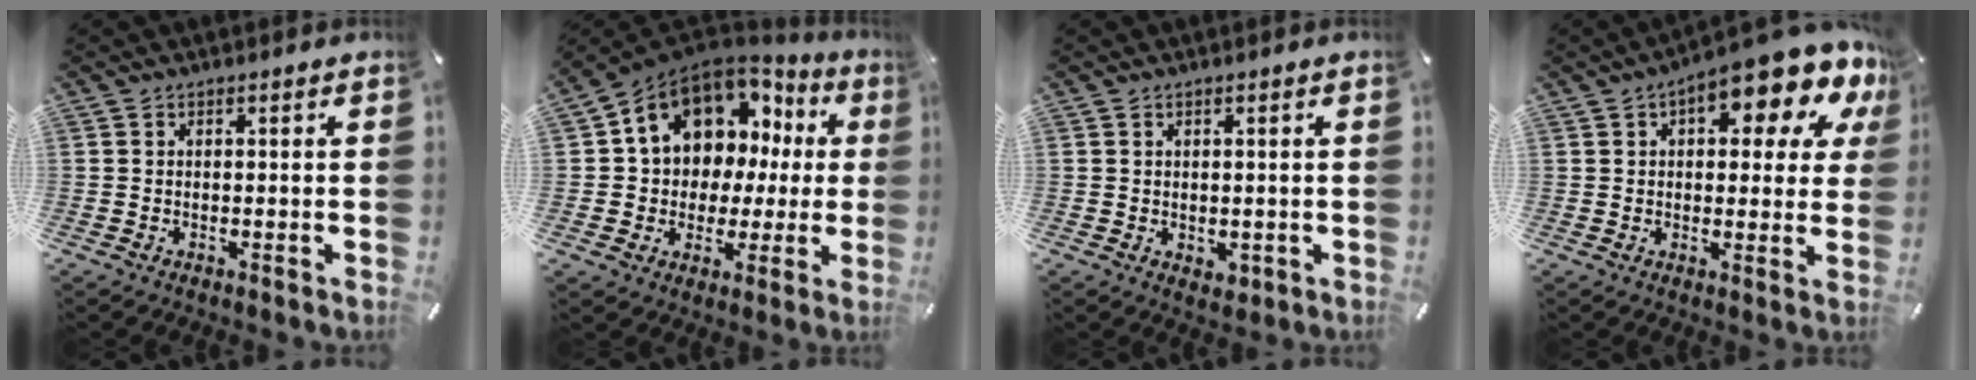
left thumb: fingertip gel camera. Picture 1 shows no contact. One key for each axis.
{"total": 14.0, "fx": 5.6, "fy": 11.1, "fz": 6.3, "tx": -0.112, "ty": -0.038, "tz": 0.110}
{"total": 1.7, "fx": 0.2, "fy": 1.5, "fz": 0.7, "tx": -0.013, "ty": 0.004, "tz": 0.004}
{"total": 14.5, "fx": 8.4, "fy": 5.5, "fz": 10.5, "tx": -0.144, "ty": -0.050, "tz": 0.137}